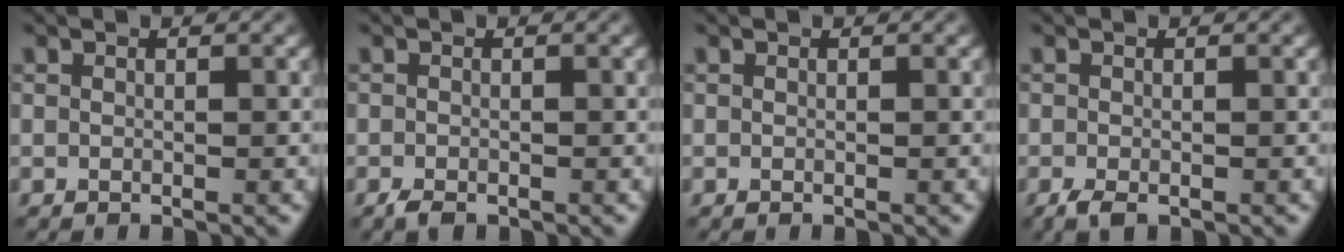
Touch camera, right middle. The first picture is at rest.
{"total": 1.2, "force": [-0.9, 0.4, 0.6], "torque": [-0.012, -0.004, -0.018]}
{"total": 0.0}
{"total": 1.4, "force": [-0.9, 0.5, 1.0], "torque": [-0.023, -0.007, -0.017]}